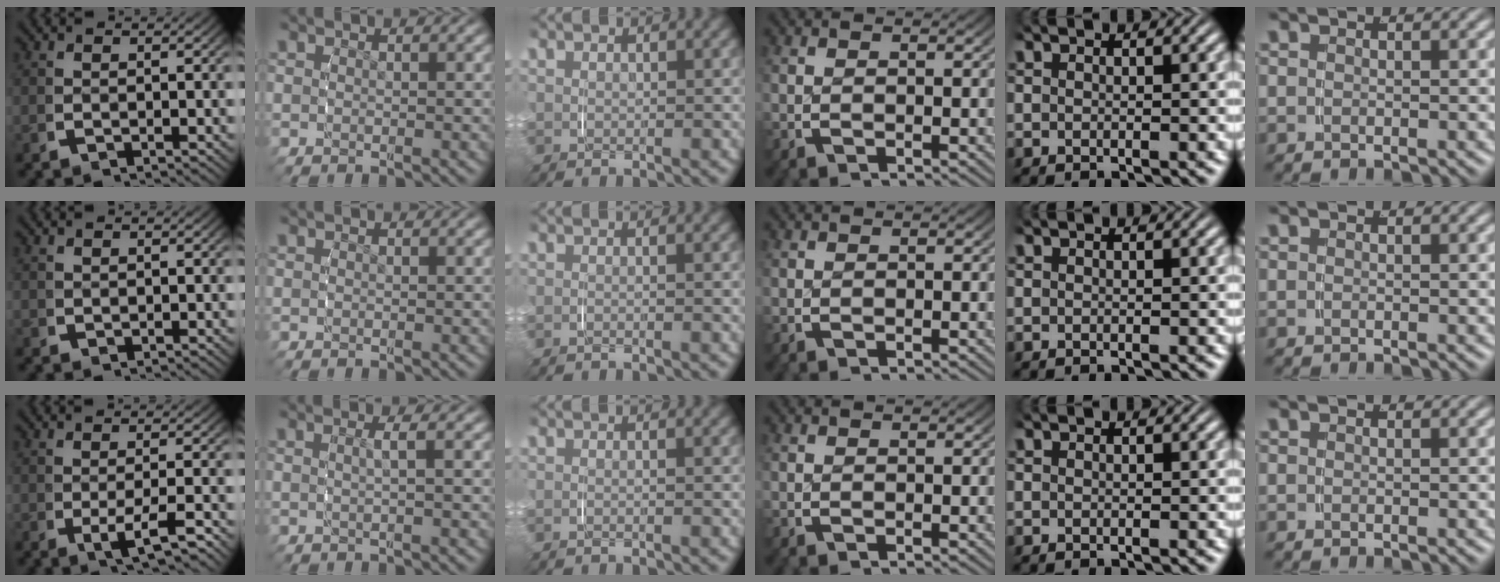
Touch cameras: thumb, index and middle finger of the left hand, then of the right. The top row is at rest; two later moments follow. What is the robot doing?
{"motion": "grasp_and_lifting", "object": "map"}